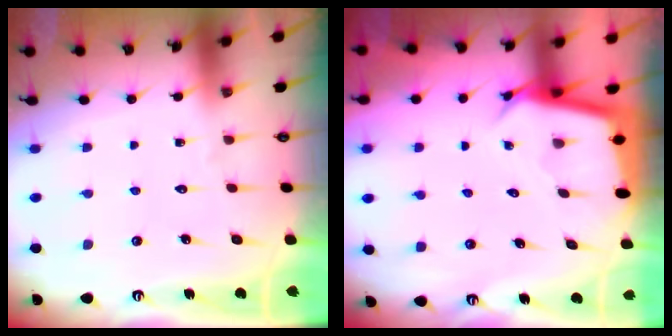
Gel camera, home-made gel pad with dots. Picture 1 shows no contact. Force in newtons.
{"total": 2.9, "press": 2.9, "slide": 0.0}